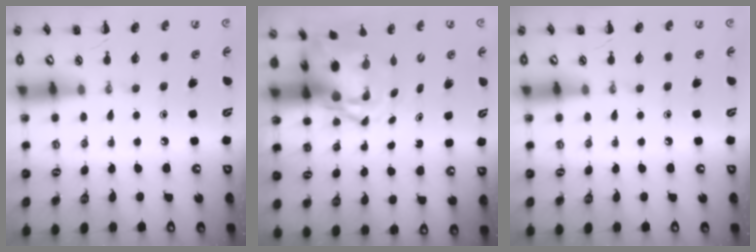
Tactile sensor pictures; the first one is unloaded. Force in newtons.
{"total": 4.7, "press": 4.5, "slide": 1.1}
{"total": 0.0}